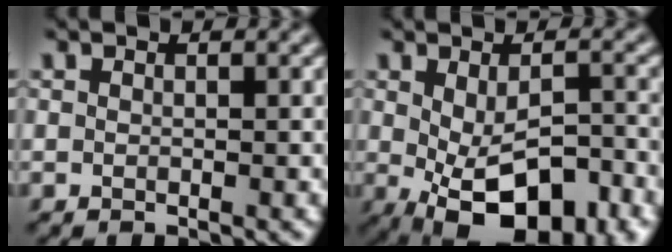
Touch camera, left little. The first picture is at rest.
{"total": 9.2, "force": [-3.4, 4.5, 7.3], "torque": [-0.134, -0.028, -0.037]}